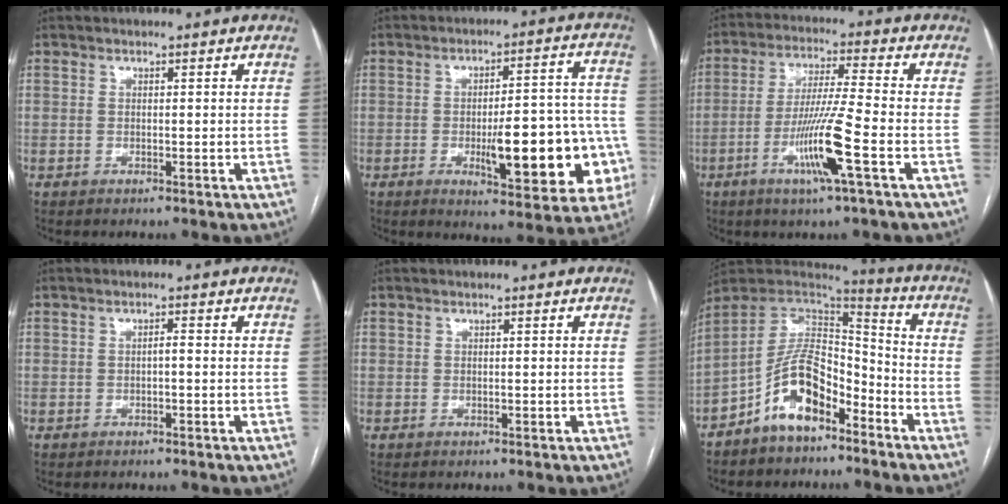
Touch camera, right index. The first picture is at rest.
{"total": 17.4, "force": [-4.9, 4.5, 16.1], "torque": [-0.149, 0.030, -0.051]}
{"total": 10.7, "force": [-4.2, -0.9, 9.8], "torque": [-0.192, -0.013, -0.081]}
{"total": 0.8, "force": [-0.2, 0.2, 0.8], "torque": [-0.012, 0.003, -0.004]}
{"total": 0.0}
{"total": 12.0, "force": [-6.8, 5.6, 8.1], "torque": [-0.152, 0.027, -0.124]}